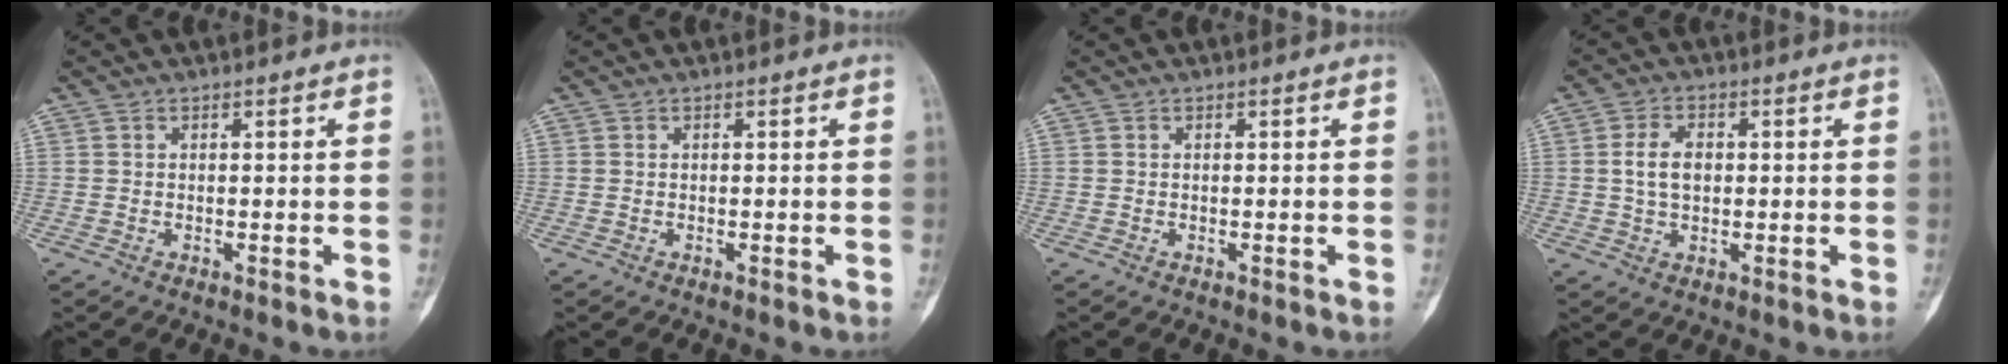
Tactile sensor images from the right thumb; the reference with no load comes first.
{"total": 0.0}
{"total": 0.0}
{"total": 5.2, "force": [0.5, 3.3, 4.0], "torque": [-0.072, 0.006, 0.007]}